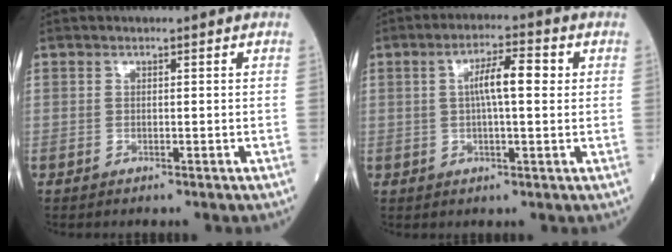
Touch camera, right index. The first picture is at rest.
{"total": 6.4, "force": [1.2, 1.2, 6.2], "torque": [-0.111, 0.019, 0.020]}